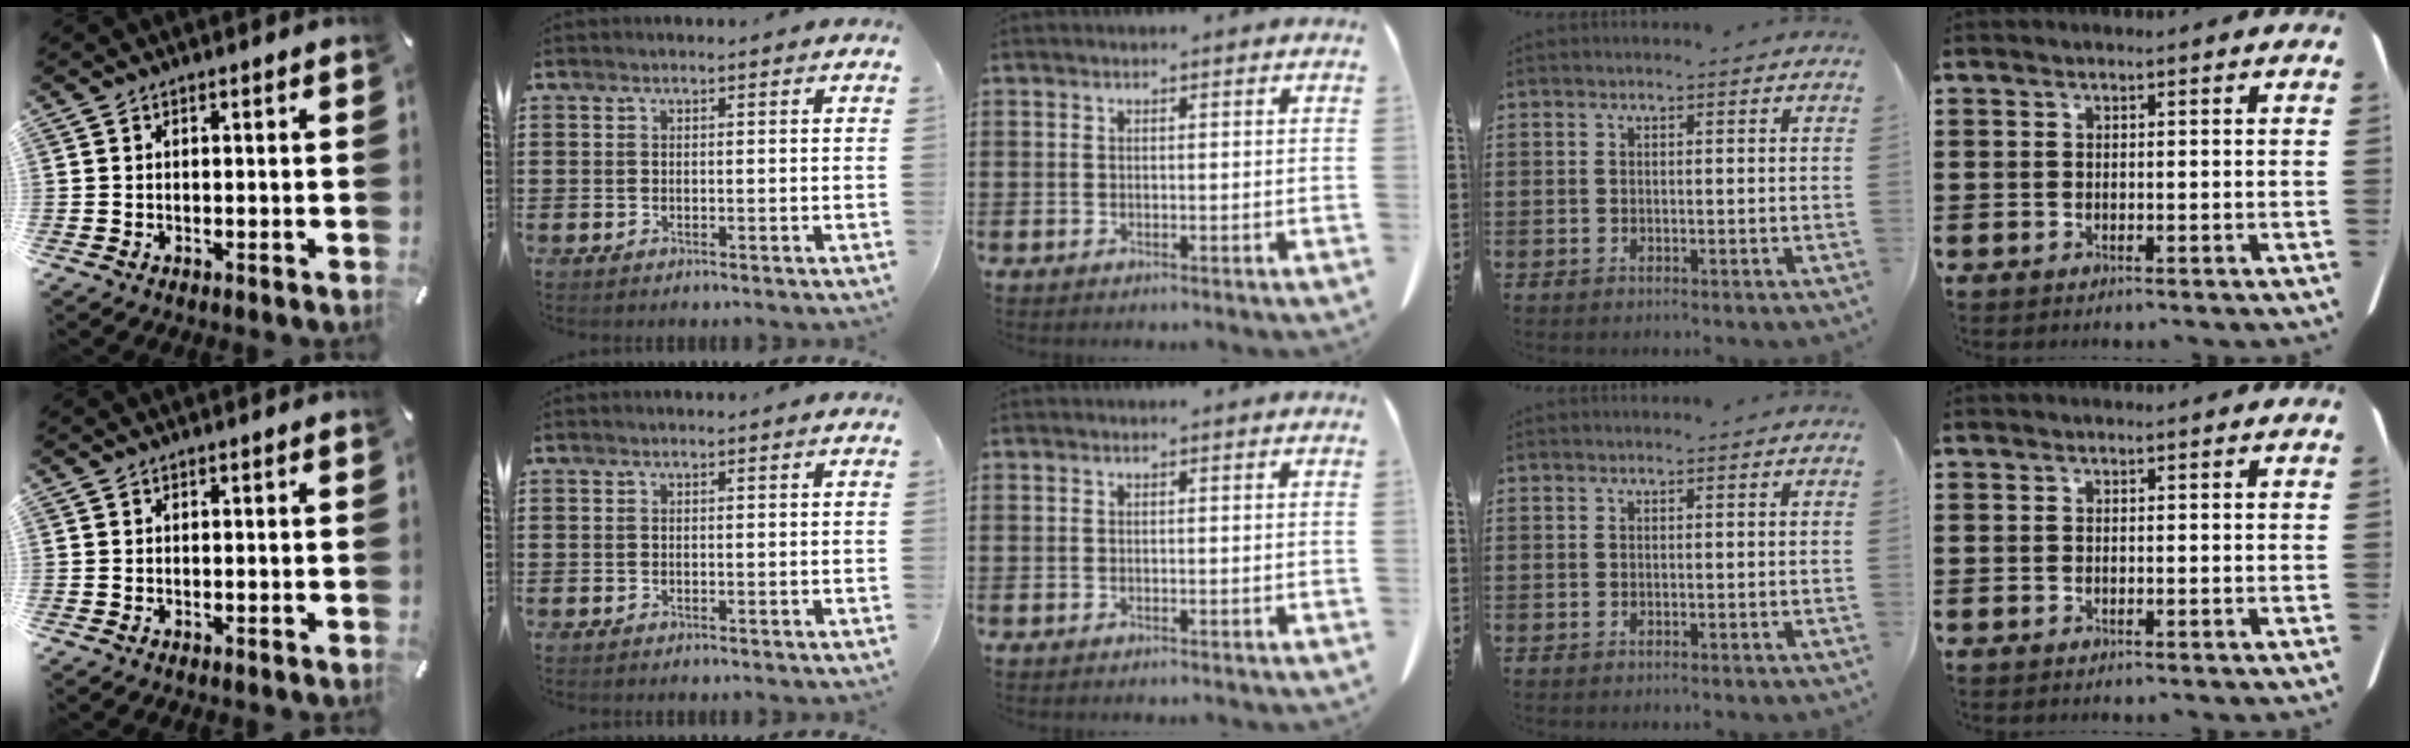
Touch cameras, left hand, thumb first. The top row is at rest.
{}